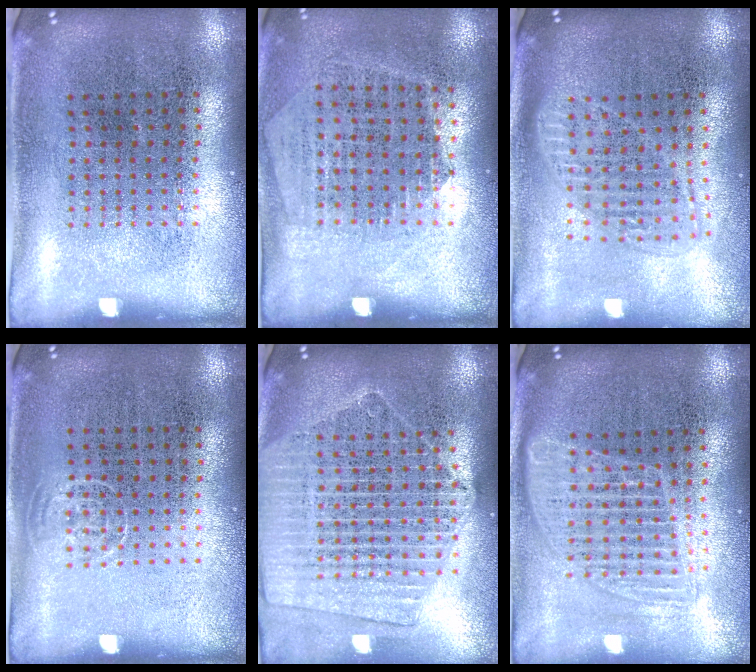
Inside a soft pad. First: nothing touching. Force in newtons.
{"total": 1.4, "press": 1.2, "slide": 0.6}
{"total": 1.7, "press": 1.4, "slide": 0.9}
{"total": 0.7, "press": 0.5, "slide": 0.4}
{"total": 2.2, "press": 2.0, "slide": 0.9}
{"total": 1.6, "press": 1.4, "slide": 0.7}